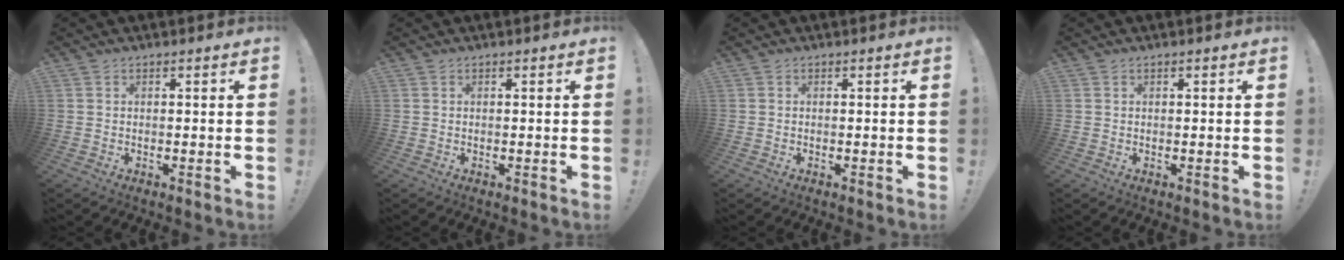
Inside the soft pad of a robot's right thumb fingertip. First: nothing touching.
{"total": 0.0}
{"total": 0.0}
{"total": 0.0}